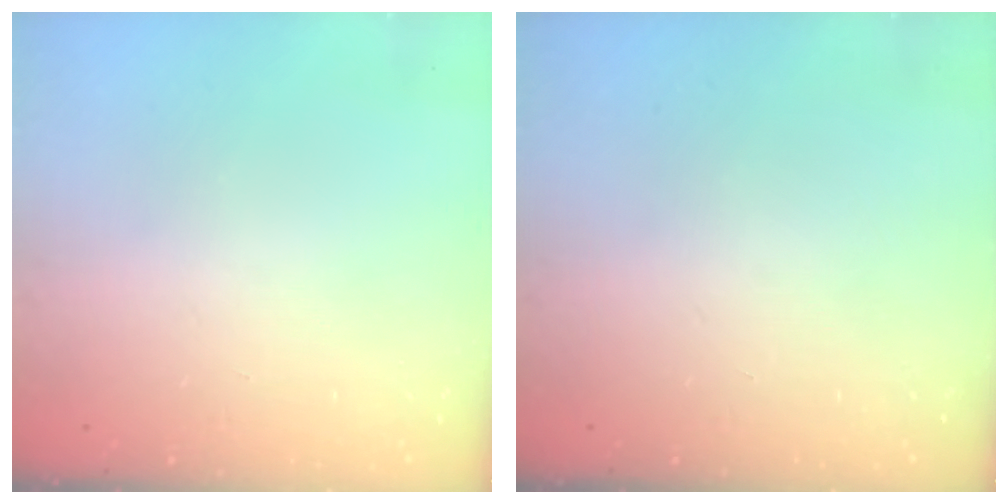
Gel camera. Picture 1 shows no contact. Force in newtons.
{"total": 0.0}